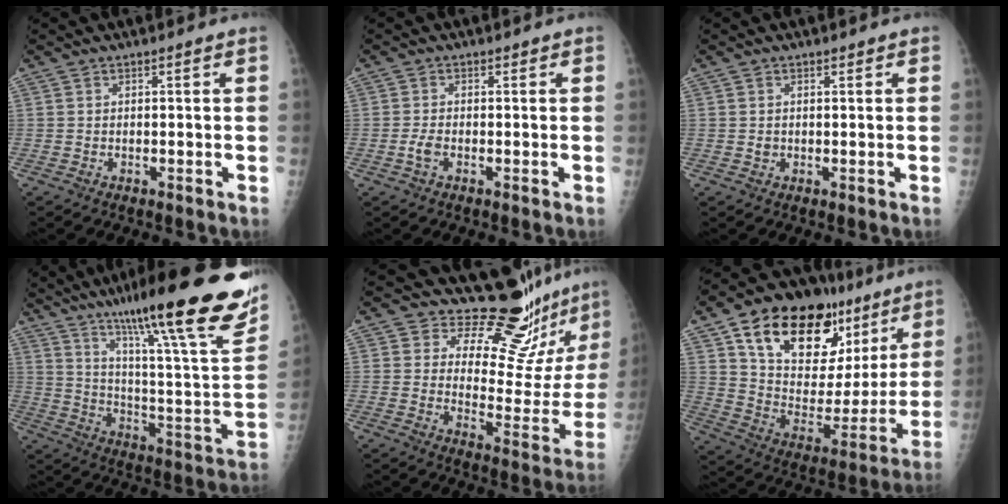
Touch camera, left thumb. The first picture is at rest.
{"total": 2.0, "force": [-0.7, 1.1, 1.5], "torque": [-0.028, 0.001, -0.015]}
{"total": 1.1, "force": [0.3, 1.0, 0.3], "torque": [0.003, 0.000, 0.003]}
{"total": 31.7, "force": [20.6, 4.7, 23.6], "torque": [-0.315, -0.068, 0.307]}
{"total": 17.5, "force": [15.6, 4.8, 6.2], "torque": [-0.035, -0.142, 0.197]}
{"total": 28.5, "force": [15.3, 15.7, 18.2], "torque": [-0.240, -0.017, 0.252]}